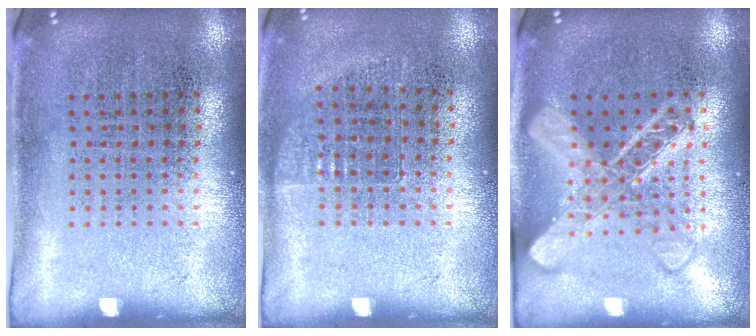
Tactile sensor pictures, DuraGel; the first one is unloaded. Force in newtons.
{"total": 0.7, "press": 0.6, "slide": 0.1}
{"total": 2.8, "press": 2.8, "slide": 0.5}